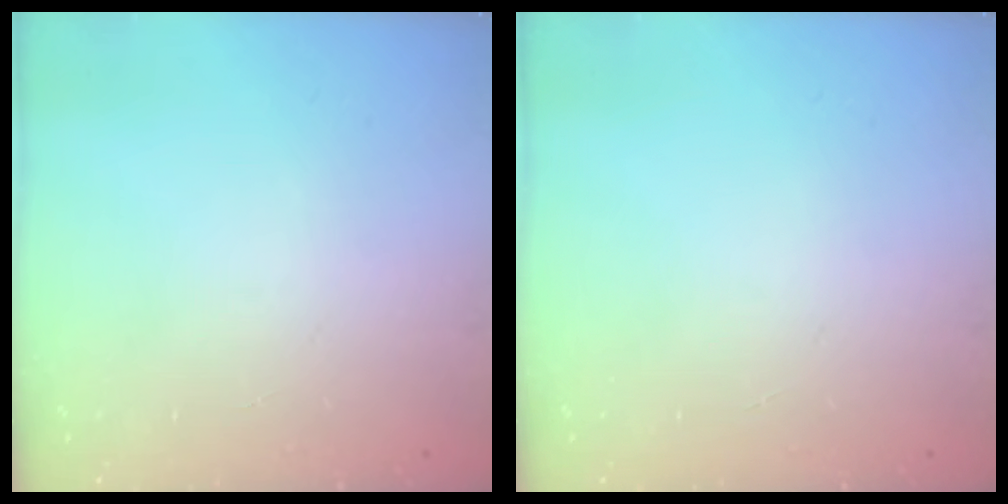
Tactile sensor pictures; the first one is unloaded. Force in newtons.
{"total": 0.0}